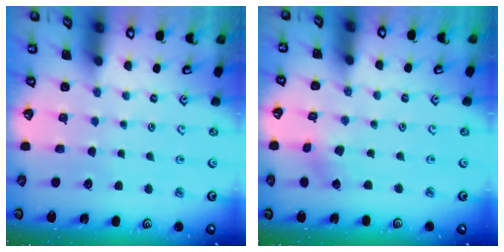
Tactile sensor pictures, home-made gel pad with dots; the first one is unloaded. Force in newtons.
{"total": 1.2, "press": 1.2, "slide": 0.2}